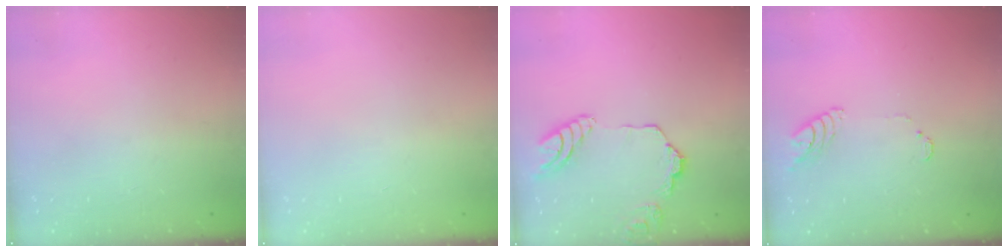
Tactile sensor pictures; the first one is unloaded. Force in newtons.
{"total": 0.0}
{"total": 13.8, "press": 13.7, "slide": 1.9}
{"total": 6.9, "press": 6.8, "slide": 0.7}